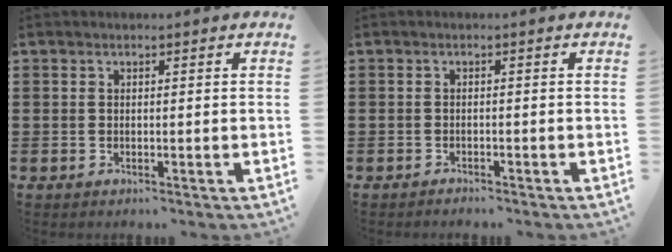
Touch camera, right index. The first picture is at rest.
{"total": 0.8, "force": [-0.8, -0.1, 0.0], "torque": [-0.002, 0.000, -0.017]}